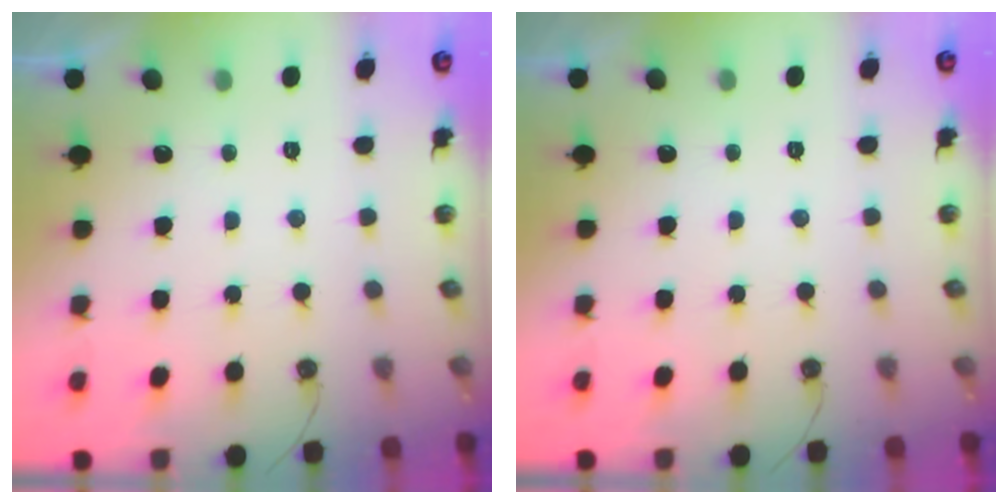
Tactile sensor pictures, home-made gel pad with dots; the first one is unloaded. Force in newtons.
{"total": 0.0}